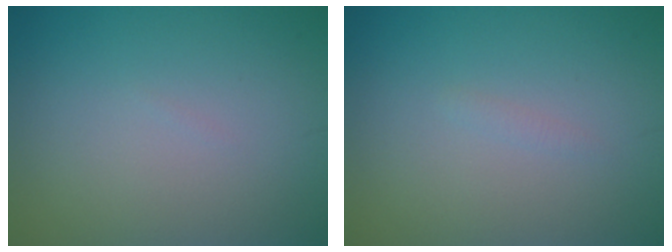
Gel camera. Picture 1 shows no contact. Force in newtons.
{"total": 0.5, "press": 0.5, "slide": 0.1}